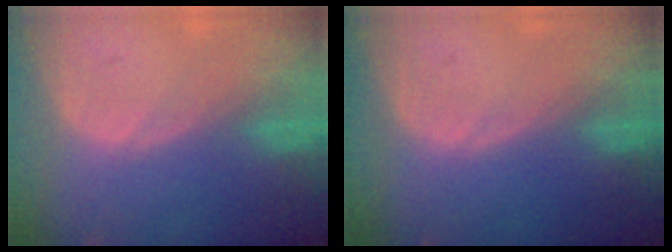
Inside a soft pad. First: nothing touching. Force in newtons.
{"total": 0.0}